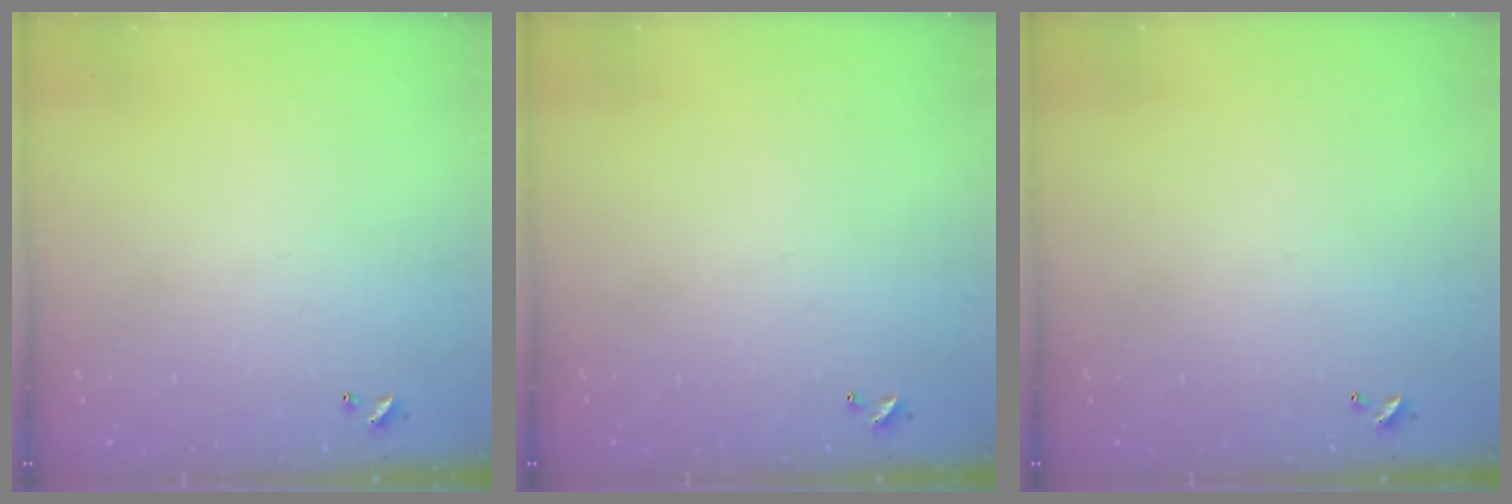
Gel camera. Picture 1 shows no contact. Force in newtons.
{"total": 0.0}
{"total": 0.0}